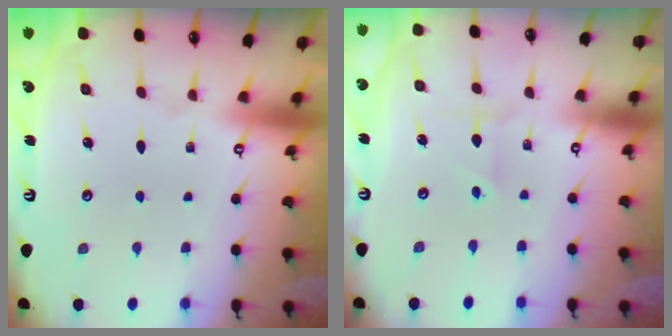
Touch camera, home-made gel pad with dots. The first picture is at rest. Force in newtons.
{"total": 1.9, "press": 1.8, "slide": 0.5}